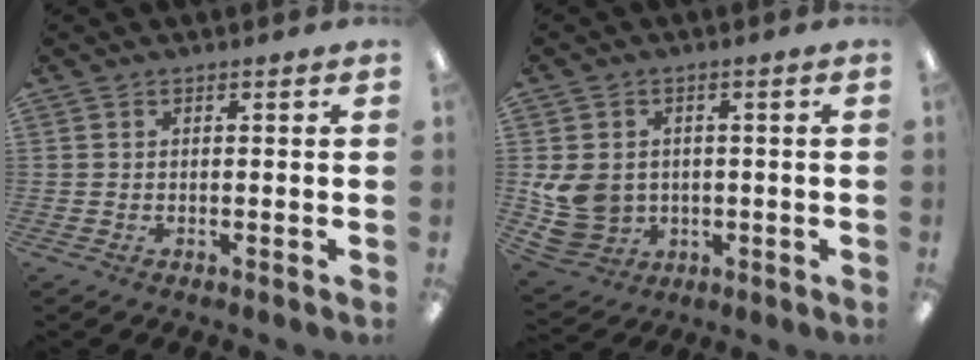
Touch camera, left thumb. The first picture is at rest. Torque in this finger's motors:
{"motor_torque": [-0.63, 1.25, 1.23, 0.37, 0.20]}